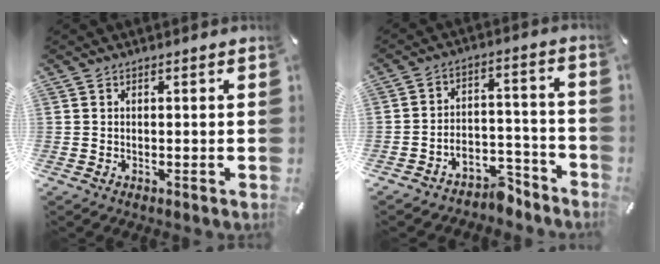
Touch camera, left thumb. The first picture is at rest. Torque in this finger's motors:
{"motor_torque": [0.27, 0.99, 0.03, 0.30, 0.02]}